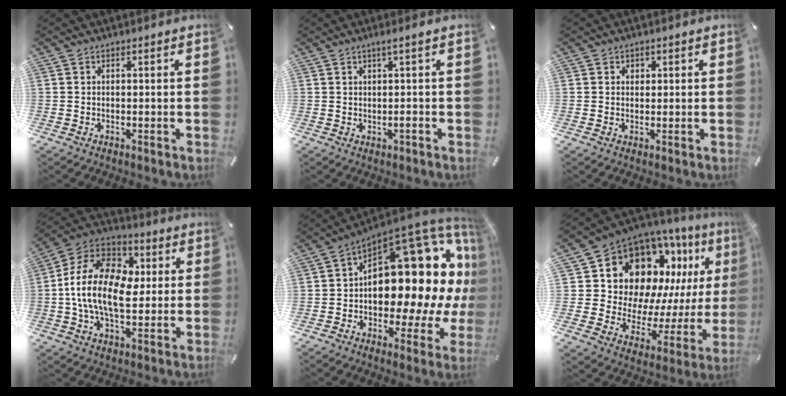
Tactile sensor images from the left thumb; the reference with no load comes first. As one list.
[{"total": 3.2, "force": [0.5, 0.3, 3.1], "torque": [-0.058, 0.001, 0.007]}, {"total": 1.3, "force": [0.5, 1.2, 0.2], "torque": [0.003, 0.000, 0.007]}, {"total": 17.9, "force": [-0.4, 11.9, 13.3], "torque": [-0.273, 0.005, -0.011]}, {"total": 23.2, "force": [4.9, 13.3, 18.4], "torque": [-0.226, -0.074, 0.090]}, {"total": 16.8, "force": [9.4, 11.8, 7.4], "torque": [-0.114, -0.093, 0.180]}]